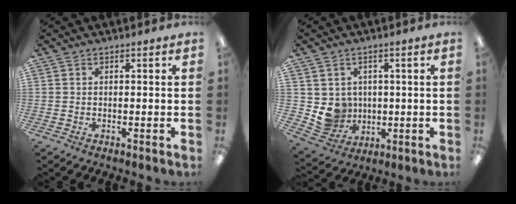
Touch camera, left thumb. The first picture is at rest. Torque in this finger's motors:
{"motor_torque": [-0.33, 0.49, 0.37, -0.39, 0.03]}